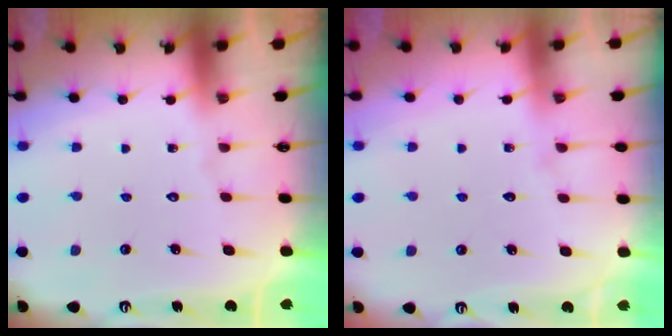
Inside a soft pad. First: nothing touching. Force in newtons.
{"total": 4.5, "press": 4.5, "slide": 0.6}